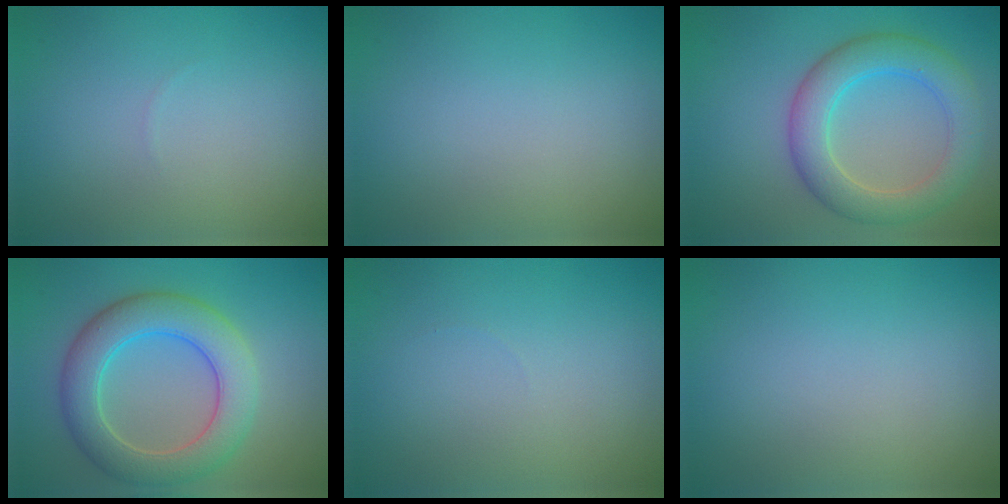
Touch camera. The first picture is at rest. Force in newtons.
{"total": 0.0}
{"total": 5.5, "press": 5.5, "slide": 0.1}
{"total": 6.7, "press": 6.7, "slide": 0.5}
{"total": 0.0}
{"total": 0.0}